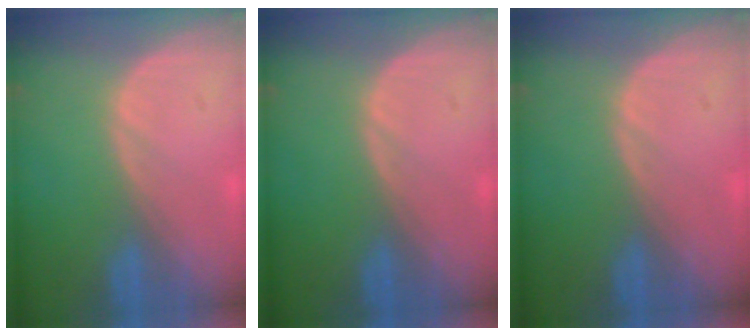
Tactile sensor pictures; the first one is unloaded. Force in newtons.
{"total": 0.0}
{"total": 0.0}